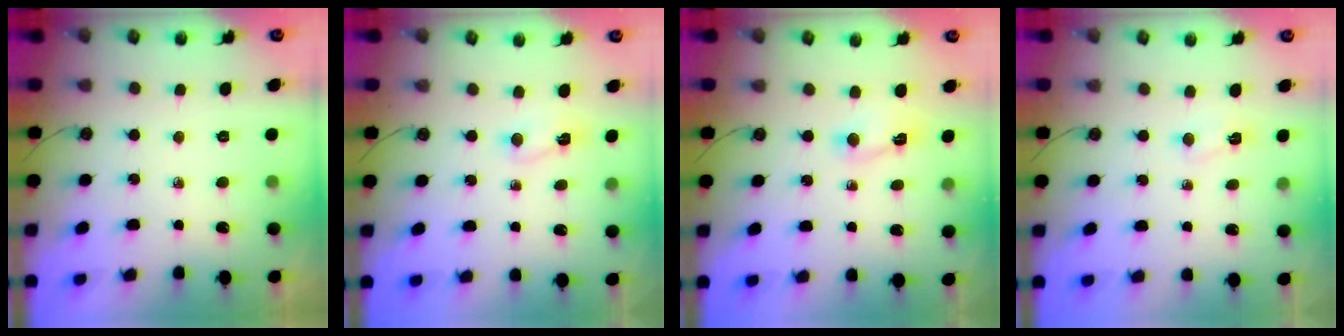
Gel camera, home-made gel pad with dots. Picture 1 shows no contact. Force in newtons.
{"total": 2.2, "press": 1.9, "slide": 1.1}
{"total": 1.8, "press": 1.8, "slide": 0.3}
{"total": 2.1, "press": 2.0, "slide": 0.5}